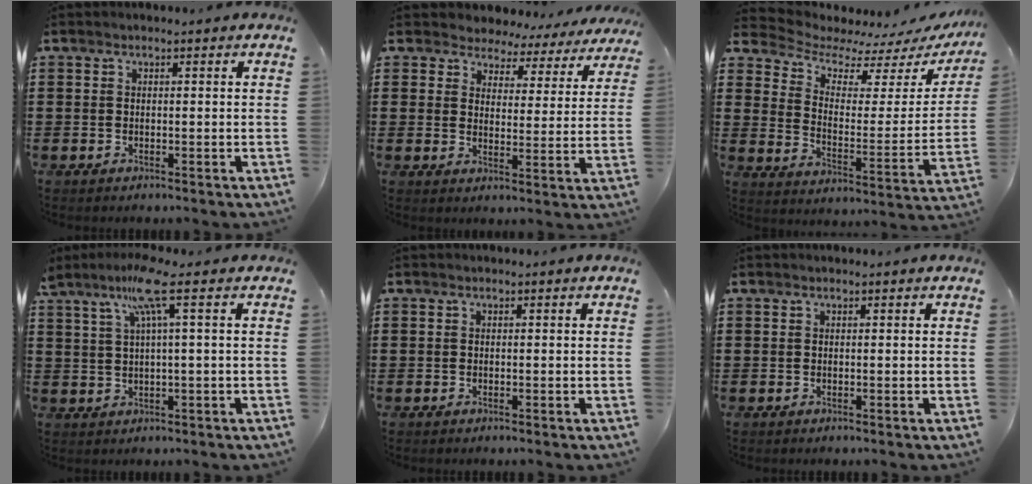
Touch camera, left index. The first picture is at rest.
{"total": 4.0, "force": [3.8, 1.2, 0.0], "torque": [-0.025, -0.025, 0.061]}
{"total": 5.4, "force": [4.8, 2.1, 1.5], "torque": [-0.053, -0.039, 0.079]}
{"total": 6.8, "force": [3.1, -0.1, 6.0], "torque": [-0.126, 0.004, 0.050]}
{"total": 0.0}
{"total": 0.0}